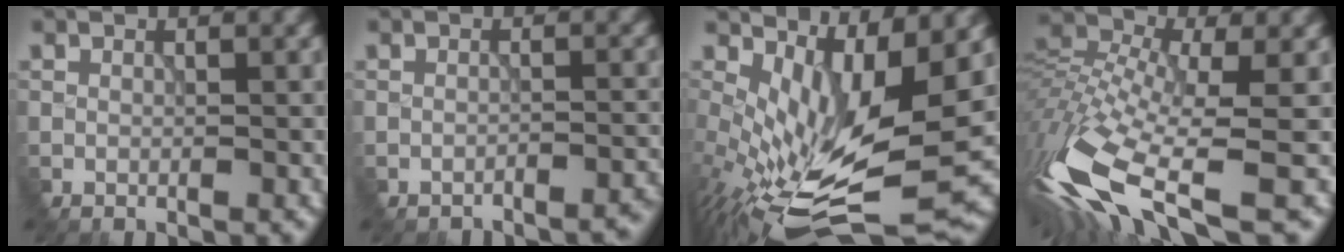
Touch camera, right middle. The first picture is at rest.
{"total": 2.4, "force": [-2.3, 0.0, -0.2], "torque": [0.003, 0.008, -0.035]}
{"total": 11.0, "force": [-0.3, 3.8, 10.3], "torque": [-0.219, -0.034, 0.022]}
{"total": 12.7, "force": [-6.4, 4.4, 10.1], "torque": [-0.243, -0.007, -0.109]}